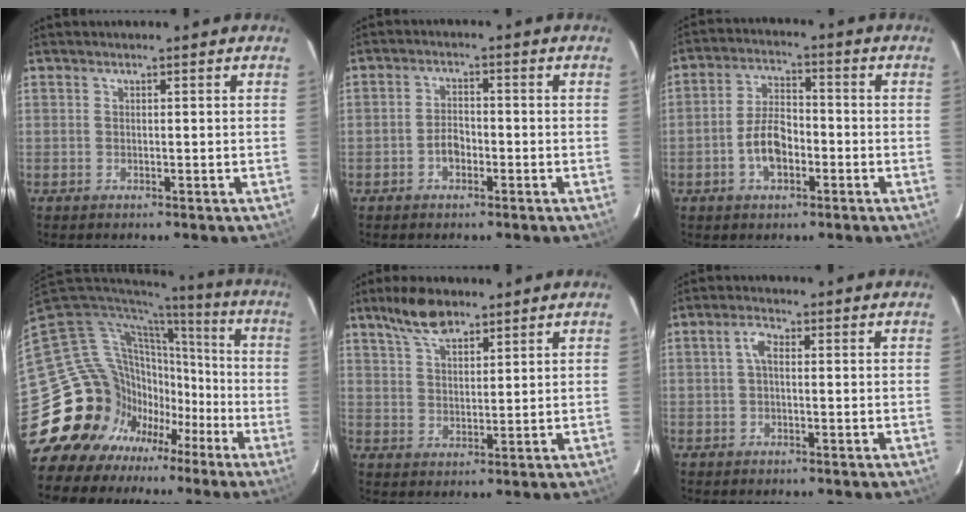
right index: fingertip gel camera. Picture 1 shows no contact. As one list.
[{"total": 3.0, "force": [-1.5, 1.9, 1.8], "torque": [-0.033, 0.009, -0.025]}, {"total": 7.3, "force": [-2.6, 3.9, 5.5], "torque": [-0.109, 0.016, -0.042]}, {"total": 20.9, "force": [-8.9, 17.3, 7.7], "torque": [-0.175, 0.017, -0.129]}, {"total": 7.4, "force": [5.6, 2.7, 4.0], "torque": [-0.077, 0.015, 0.105]}, {"total": 2.4, "force": [0.2, 1.1, 2.1], "torque": [-0.046, 0.009, 0.003]}]